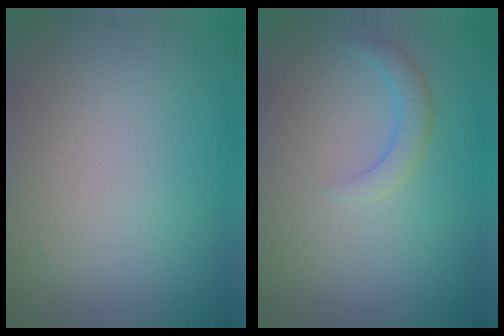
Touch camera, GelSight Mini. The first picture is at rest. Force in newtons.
{"total": 1.9, "press": 1.9, "slide": 0.2}